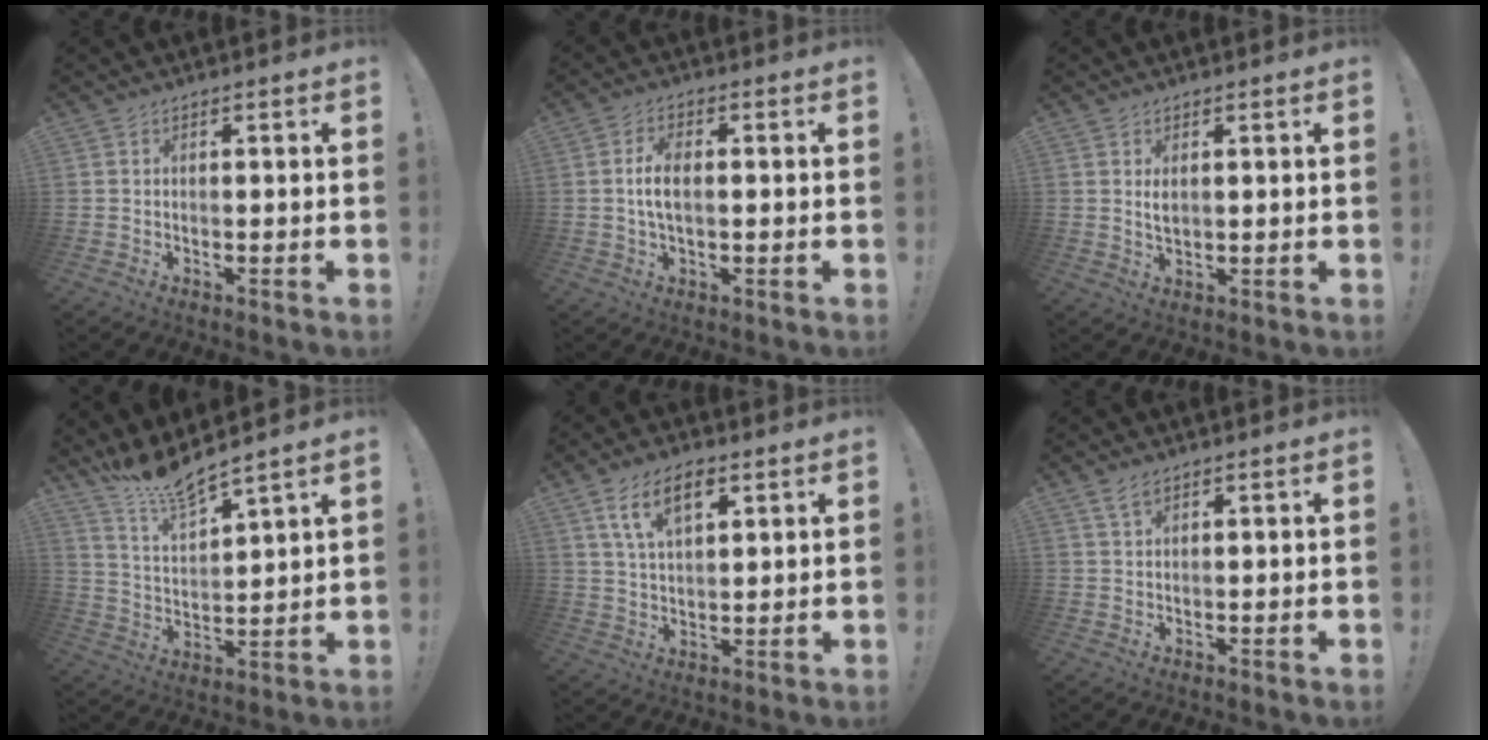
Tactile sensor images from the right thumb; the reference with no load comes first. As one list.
[{"total": 6.2, "force": [0.1, 3.1, 5.4], "torque": [-0.099, 0.003, -0.002]}, {"total": 2.6, "force": [1.0, 1.4, 2.0], "torque": [-0.029, -0.005, 0.015]}, {"total": 10.0, "force": [9.5, 0.4, 3.2], "torque": [-0.080, -0.073, 0.167]}, {"total": 10.5, "force": [5.4, 5.2, 7.3], "torque": [-0.126, -0.003, 0.099]}, {"total": 2.7, "force": [2.0, 1.2, 1.5], "torque": [-0.020, -0.009, 0.034]}]